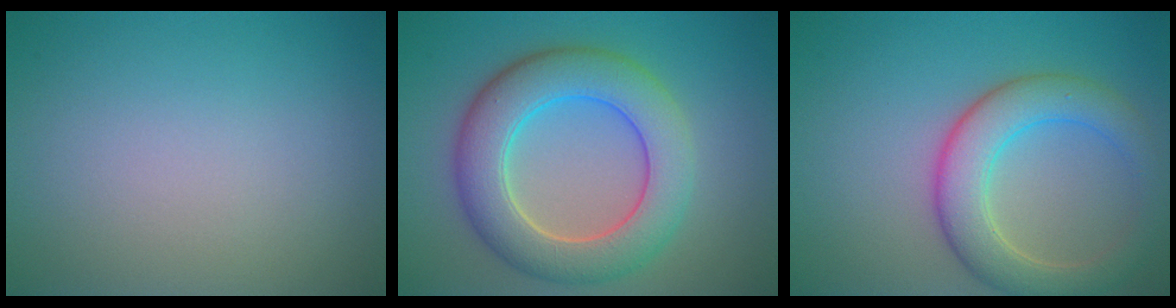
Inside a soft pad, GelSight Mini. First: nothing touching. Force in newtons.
{"total": 7.9, "press": 7.9, "slide": 0.6}
{"total": 5.8, "press": 5.7, "slide": 0.3}